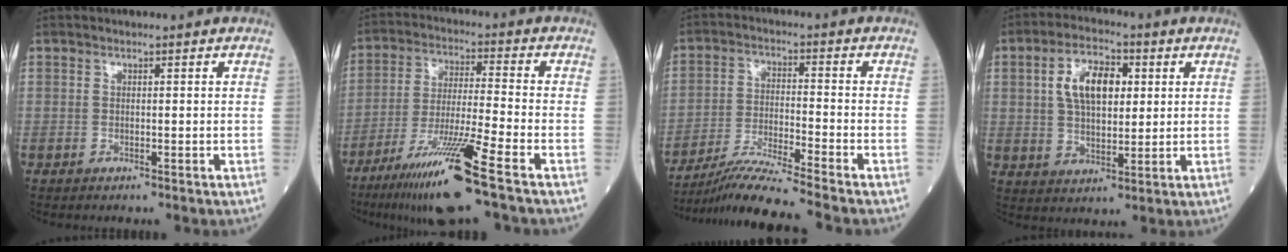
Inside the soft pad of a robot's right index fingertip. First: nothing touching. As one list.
[{"total": 15.3, "force": [-9.2, -0.8, 12.3], "torque": [-0.246, -0.046, -0.164]}, {"total": 10.4, "force": [-9.1, -2.3, 4.5], "torque": [-0.081, -0.026, -0.165]}, {"total": 9.2, "force": [2.4, 4.5, 7.6], "torque": [-0.143, 0.018, 0.045]}]